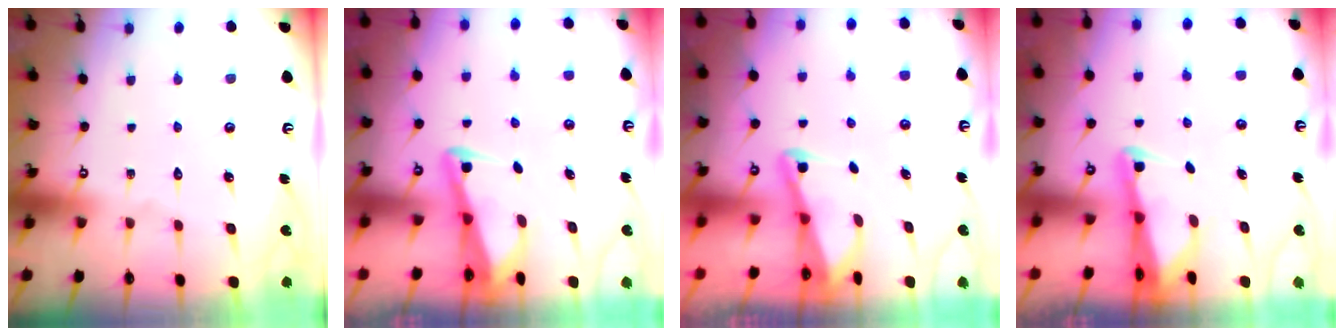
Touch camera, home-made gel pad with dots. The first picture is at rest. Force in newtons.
{"total": 3.0, "press": 2.9, "slide": 0.3}
{"total": 2.0, "press": 2.0, "slide": 0.3}
{"total": 2.4, "press": 2.4, "slide": 0.3}